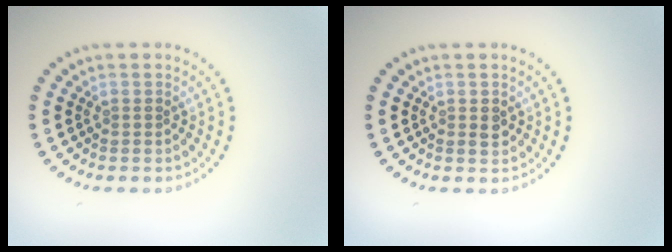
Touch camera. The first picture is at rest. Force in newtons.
{"total": 1.2, "press": 1.2, "slide": 0.2}